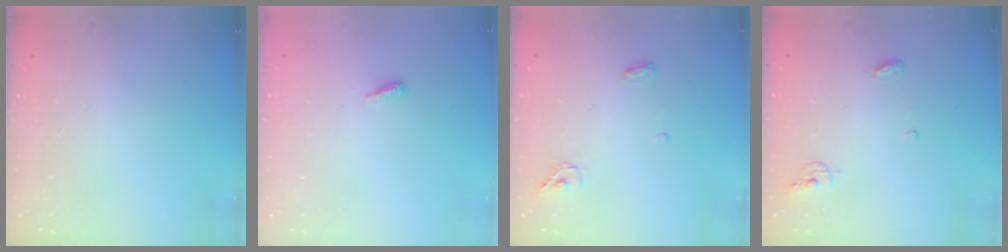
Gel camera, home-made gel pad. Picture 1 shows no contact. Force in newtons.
{"total": 4.2, "press": 4.1, "slide": 0.4}
{"total": 4.4, "press": 4.3, "slide": 0.9}
{"total": 4.7, "press": 4.7, "slide": 0.4}